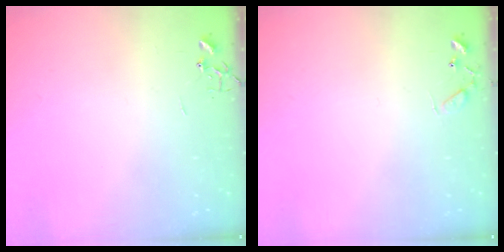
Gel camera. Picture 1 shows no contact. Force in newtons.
{"total": 5.6, "press": 5.6, "slide": 0.5}